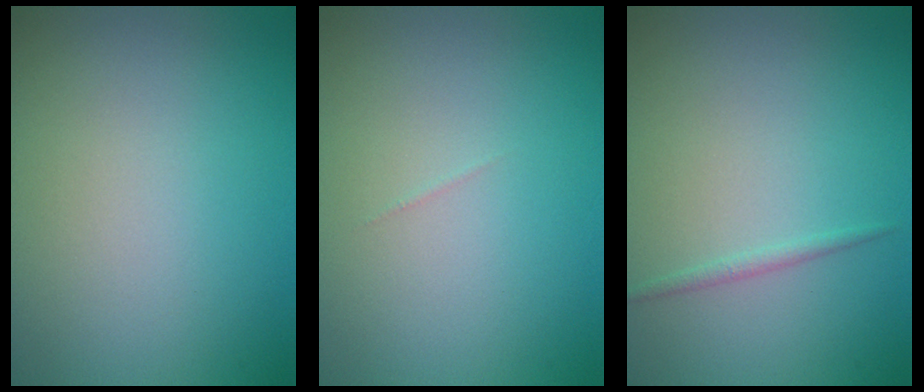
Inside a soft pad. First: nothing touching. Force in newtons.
{"total": 0.0}
{"total": 0.7, "press": 0.7, "slide": 0.0}